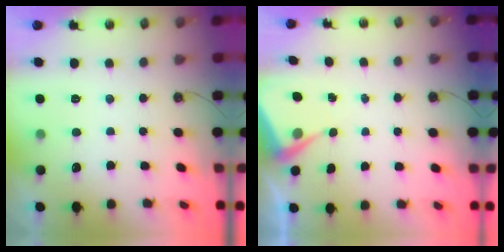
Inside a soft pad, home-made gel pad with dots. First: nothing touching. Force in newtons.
{"total": 5.7, "press": 5.7, "slide": 0.7}